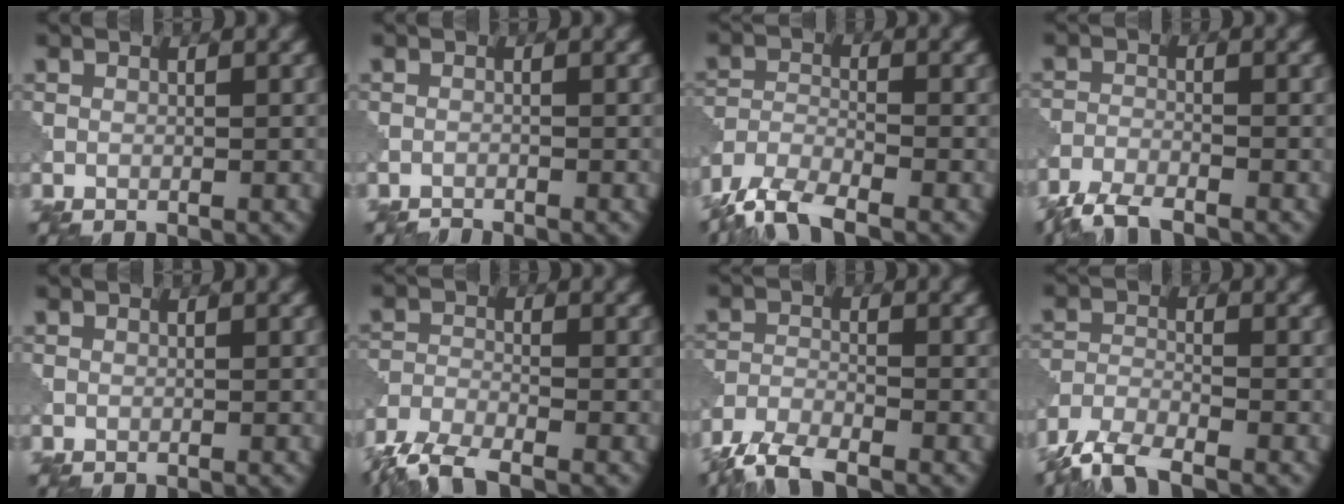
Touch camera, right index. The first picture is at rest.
{"total": 1.0, "force": [-1.0, 0.0, 0.0], "torque": [0.004, -0.001, -0.023]}
{"total": 6.1, "force": [-4.9, 1.7, 3.3], "torque": [-0.064, -0.011, -0.102]}
{"total": 4.0, "force": [-3.6, 0.7, 1.6], "torque": [-0.033, -0.008, -0.080]}
{"total": 0.0}
{"total": 5.5, "force": [-4.6, 1.3, 2.8], "torque": [-0.057, -0.012, -0.100]}
{"total": 5.0, "force": [-4.2, 1.1, 2.4], "torque": [-0.044, -0.009, -0.091]}
{"total": 5.5, "force": [-4.5, 1.3, 2.8], "torque": [-0.055, -0.010, -0.096]}